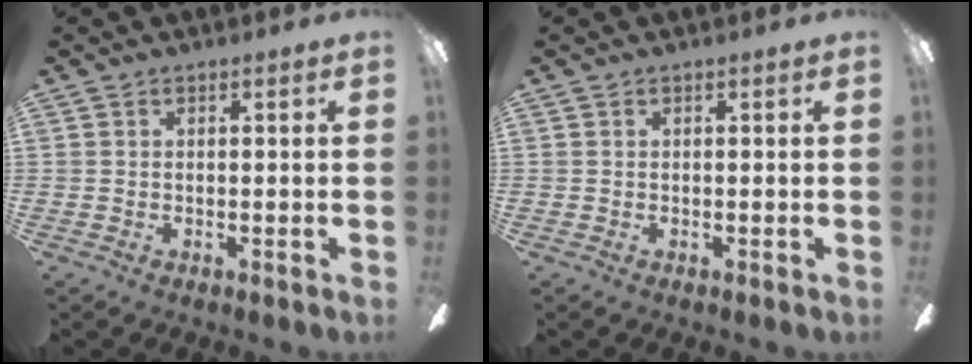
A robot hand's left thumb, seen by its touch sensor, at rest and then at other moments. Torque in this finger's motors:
{"motor_torque": [0.04, 0.00, -0.20, 0.24, -0.01]}